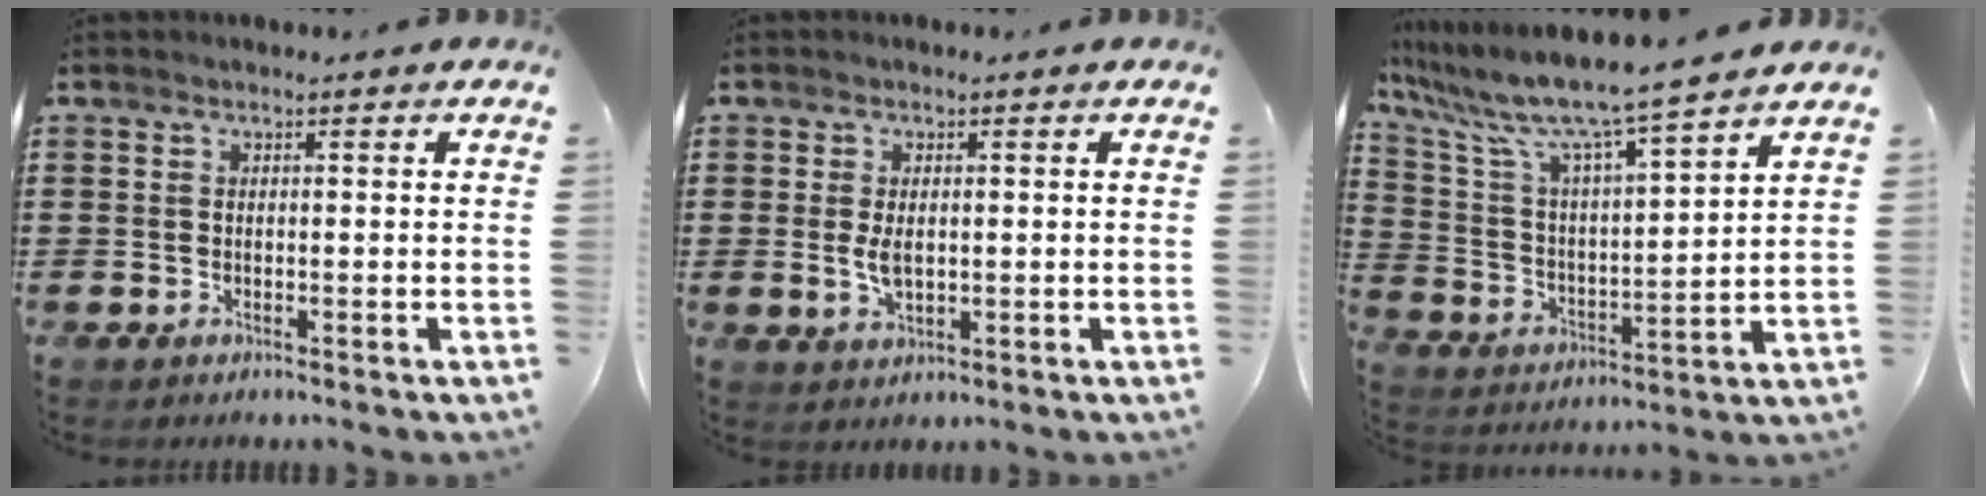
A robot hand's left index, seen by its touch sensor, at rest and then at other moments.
{"total": 3.3, "force": [0.2, 1.7, 2.9], "torque": [-0.065, 0.001, 0.001]}
{"total": 8.4, "force": [7.4, -0.3, 3.9], "torque": [-0.111, -0.052, 0.120]}